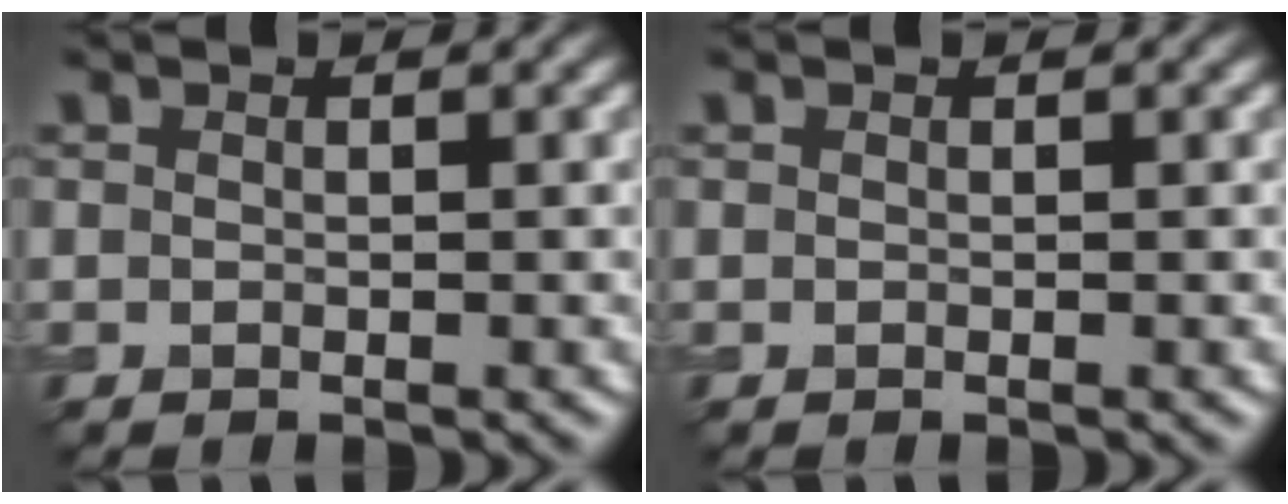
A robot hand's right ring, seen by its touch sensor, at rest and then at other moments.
{"total": 0.0}